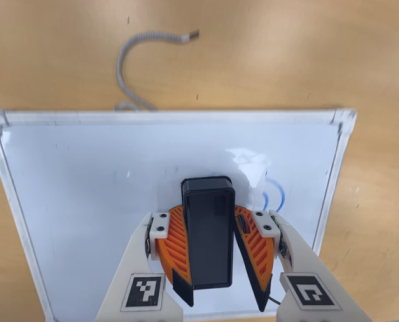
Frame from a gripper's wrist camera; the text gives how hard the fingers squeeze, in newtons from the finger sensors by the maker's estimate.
{"total": 13.2, "left": 15.3, "right": 11.1}